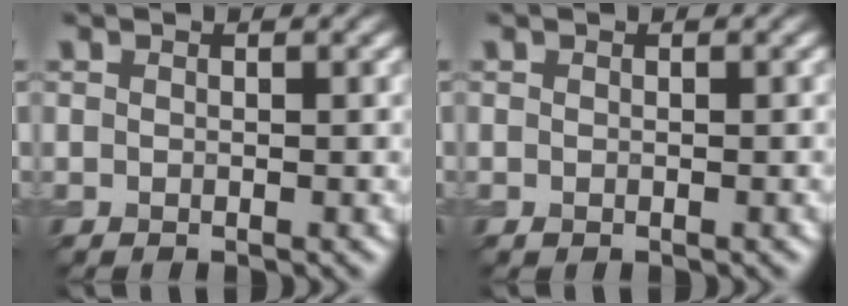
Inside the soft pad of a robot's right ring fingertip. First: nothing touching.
{"total": 0.0}